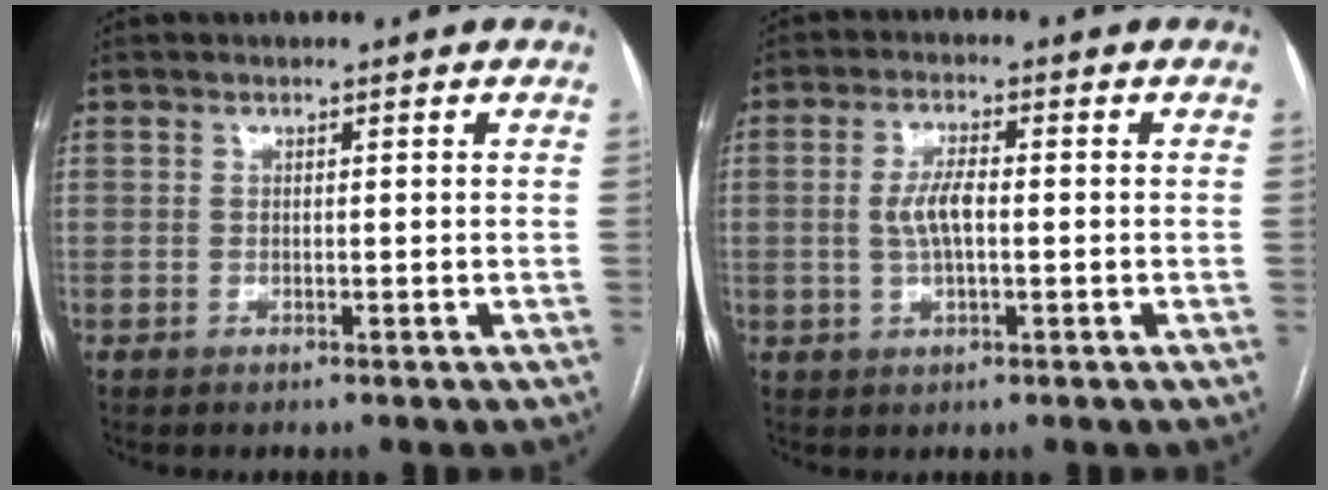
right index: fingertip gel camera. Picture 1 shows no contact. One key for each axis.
{"total": 4.5, "fx": -0.1, "fy": 1.4, "fz": 4.3, "tx": -0.095, "ty": 0.003, "tz": -0.001}